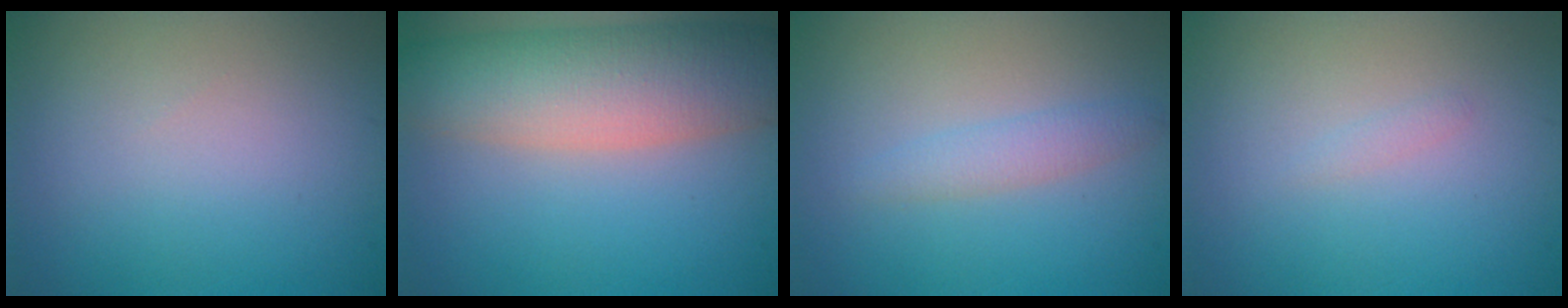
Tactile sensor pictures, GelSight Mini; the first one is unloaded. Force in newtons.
{"total": 8.9, "press": 8.8, "slide": 0.6}
{"total": 1.8, "press": 1.8, "slide": 0.1}
{"total": 0.5, "press": 0.5, "slide": 0.0}